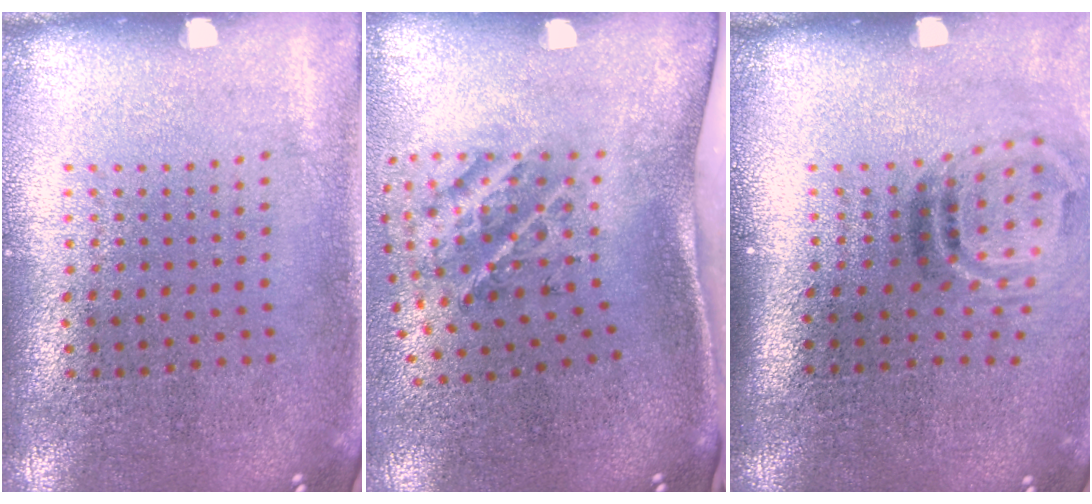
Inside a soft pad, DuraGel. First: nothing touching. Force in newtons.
{"total": 2.2, "press": 1.2, "slide": 1.8}
{"total": 2.0, "press": 1.3, "slide": 1.6}